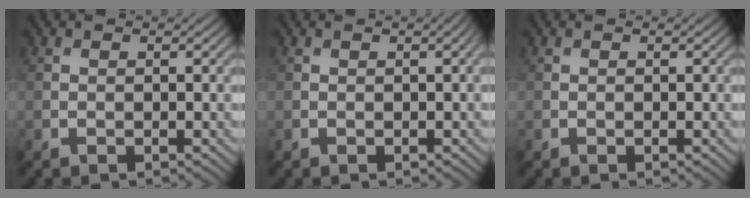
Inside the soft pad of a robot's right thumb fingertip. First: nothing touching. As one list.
[{"total": 0.0}, {"total": 0.0}]